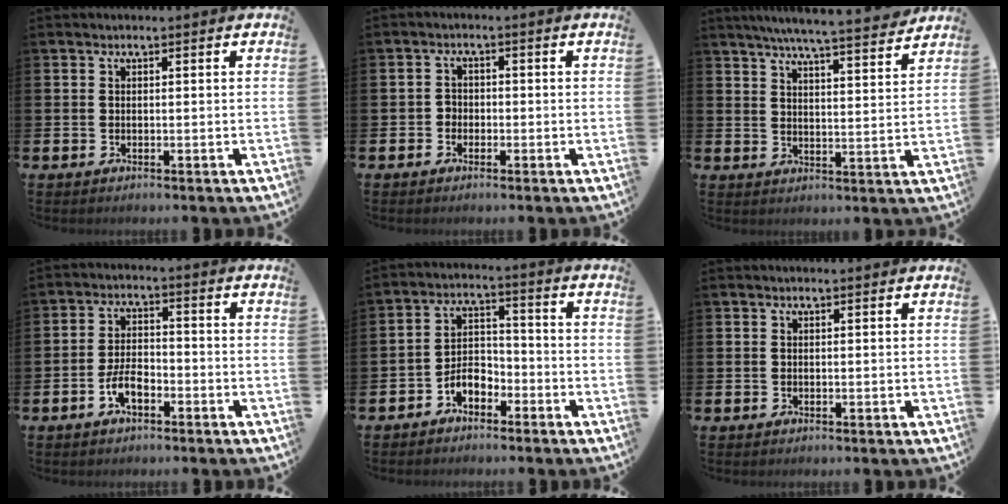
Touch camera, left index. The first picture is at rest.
{"total": 1.8, "force": [-1.0, 1.4, 0.3], "torque": [-0.002, 0.003, -0.026]}
{"total": 6.7, "force": [6.3, -0.3, 2.1], "torque": [-0.046, -0.044, 0.107]}
{"total": 4.0, "force": [-2.1, 1.9, 2.9], "torque": [-0.058, 0.006, -0.040]}
{"total": 4.3, "force": [-2.9, 2.5, 2.0], "torque": [-0.037, 0.011, -0.058]}
{"total": 0.0}